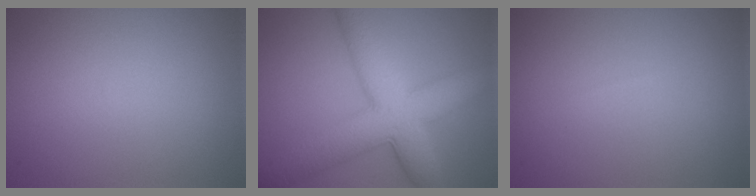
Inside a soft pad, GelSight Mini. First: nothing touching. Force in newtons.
{"total": 9.0, "press": 9.0, "slide": 0.2}
{"total": 0.0}